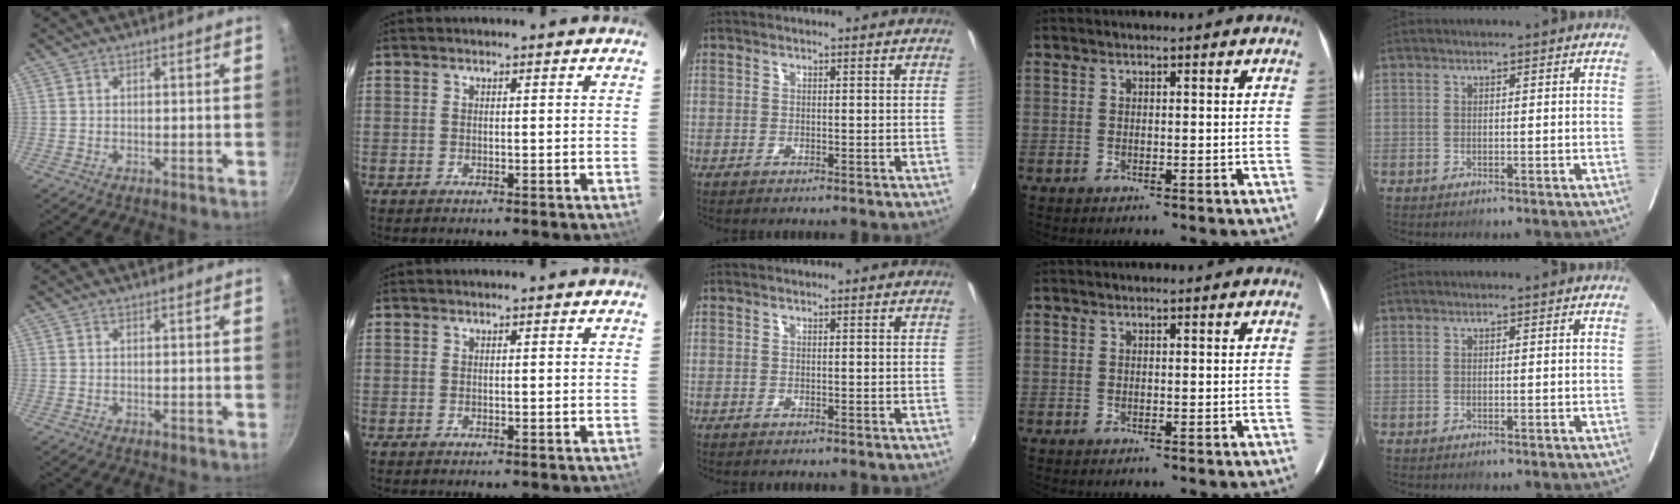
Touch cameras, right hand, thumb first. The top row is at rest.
{}